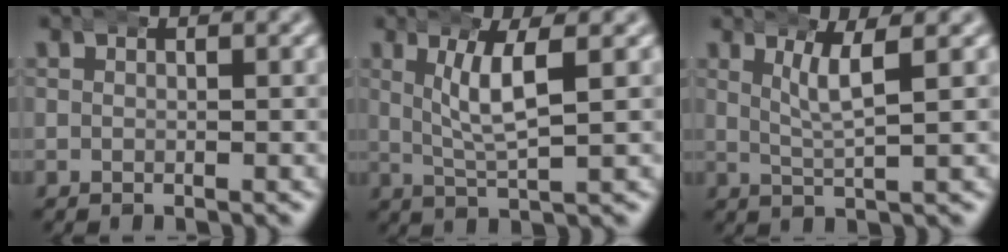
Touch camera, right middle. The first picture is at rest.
{"total": 3.9, "force": [1.3, 0.5, 3.6], "torque": [-0.066, -0.004, 0.029]}
{"total": 3.0, "force": [1.6, -0.2, 2.4], "torque": [-0.048, 0.001, 0.032]}